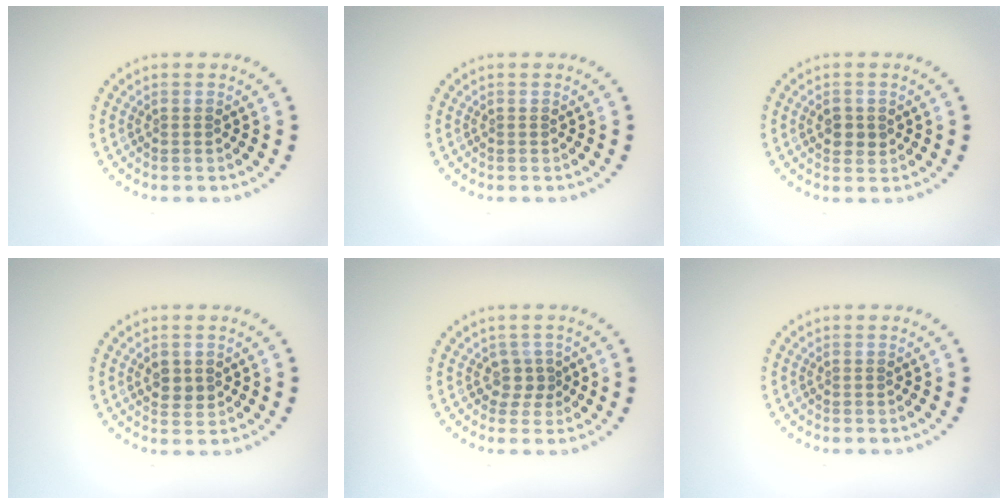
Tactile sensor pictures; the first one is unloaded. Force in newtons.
{"total": 0.0}
{"total": 1.7, "press": 1.7, "slide": 0.2}
{"total": 1.8, "press": 1.8, "slide": 0.4}
{"total": 1.8, "press": 1.2, "slide": 1.3}
{"total": 0.0}